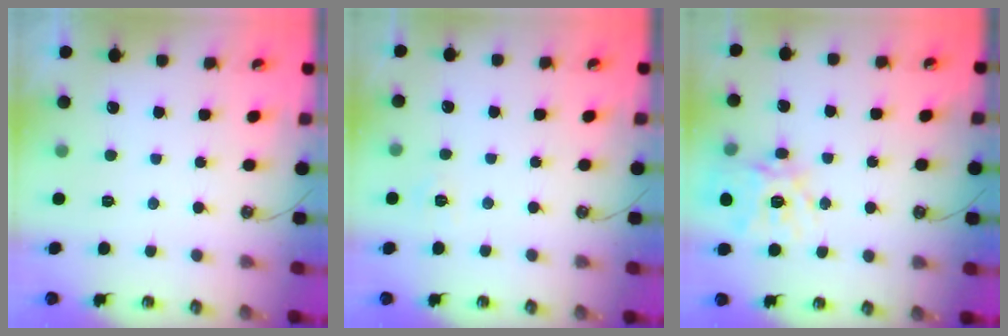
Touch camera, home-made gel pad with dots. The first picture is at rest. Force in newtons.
{"total": 4.7, "press": 4.6, "slide": 0.4}
{"total": 17.0, "press": 16.8, "slide": 2.4}